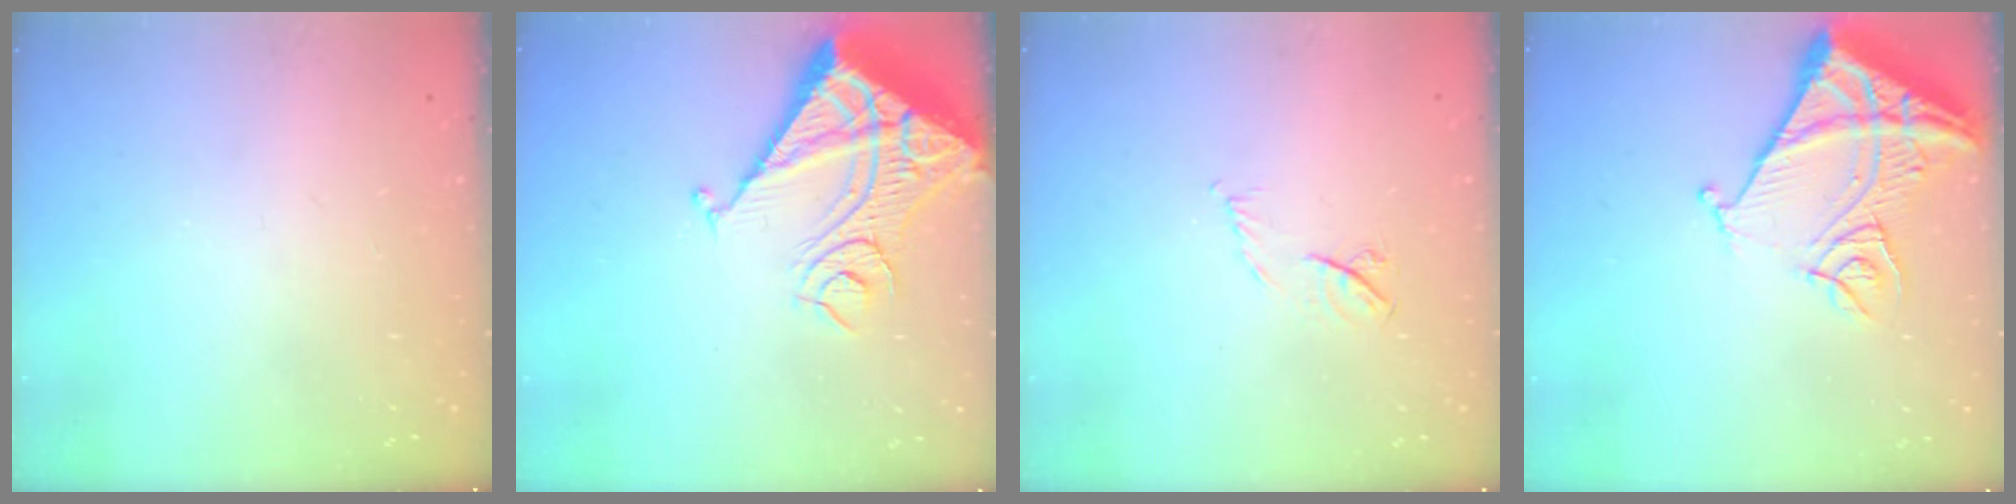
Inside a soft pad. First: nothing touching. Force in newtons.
{"total": 16.7, "press": 16.6, "slide": 2.1}
{"total": 5.2, "press": 5.1, "slide": 0.8}
{"total": 14.7, "press": 14.6, "slide": 1.6}